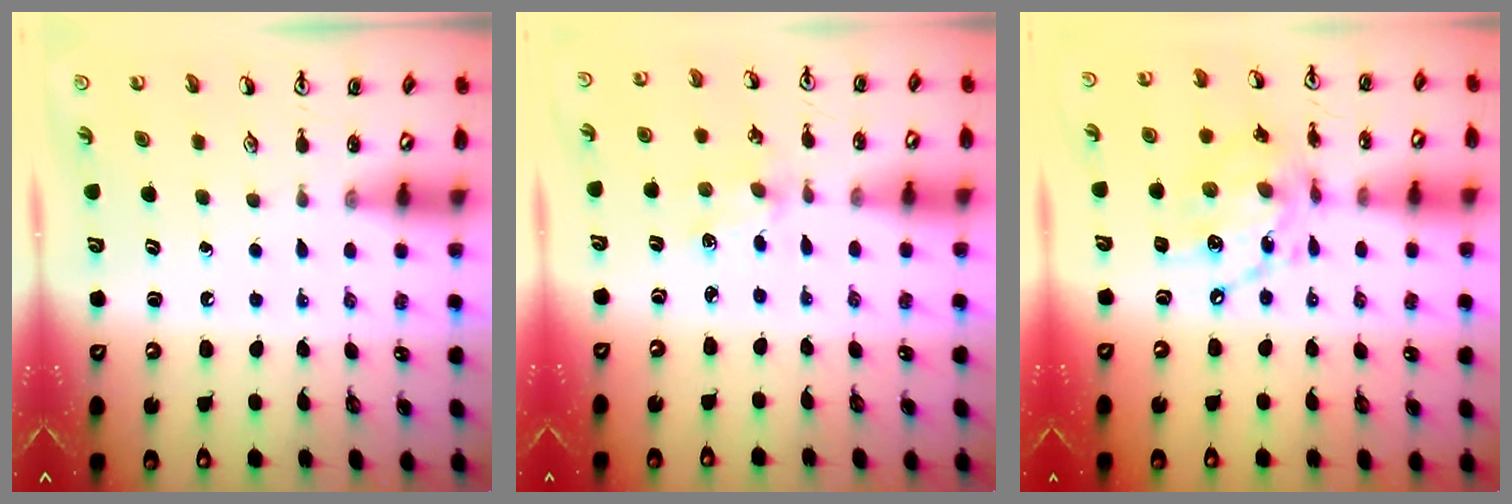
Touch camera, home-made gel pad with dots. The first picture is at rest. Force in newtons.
{"total": 1.5, "press": 1.5, "slide": 0.3}
{"total": 13.9, "press": 13.9, "slide": 0.7}